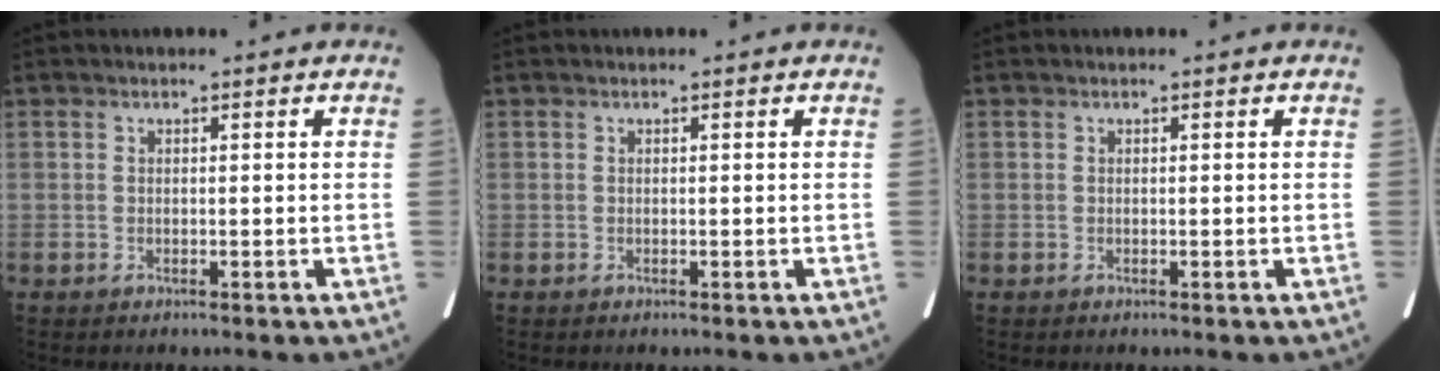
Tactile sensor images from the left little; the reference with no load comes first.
{"total": 0.0}
{"total": 0.0}